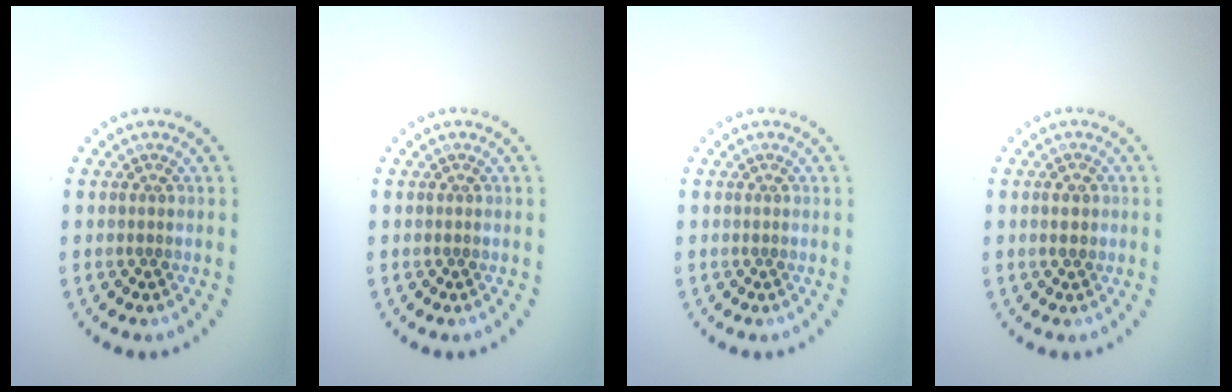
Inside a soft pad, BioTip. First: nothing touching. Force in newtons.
{"total": 0.0}
{"total": 0.0}
{"total": 1.6, "press": 1.6, "slide": 0.1}